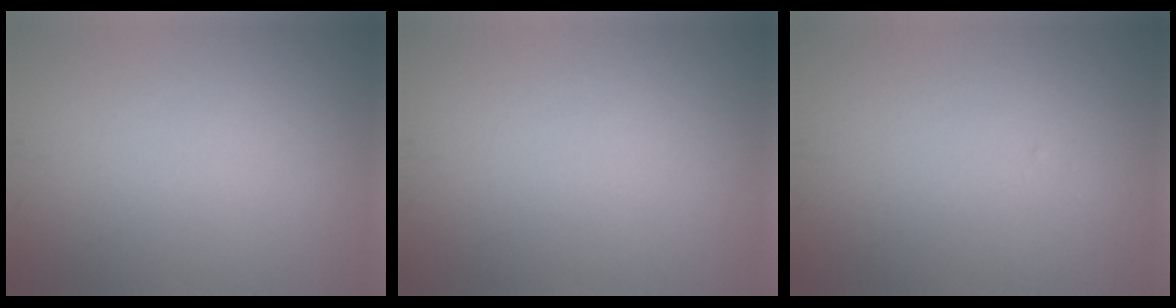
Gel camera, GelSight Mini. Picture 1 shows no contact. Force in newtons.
{"total": 0.0}
{"total": 0.0}